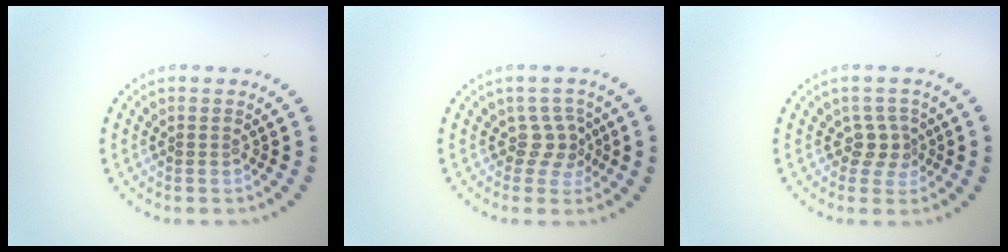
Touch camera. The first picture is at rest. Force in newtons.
{"total": 2.2, "press": 1.5, "slide": 1.6}
{"total": 1.9, "press": 1.4, "slide": 1.3}